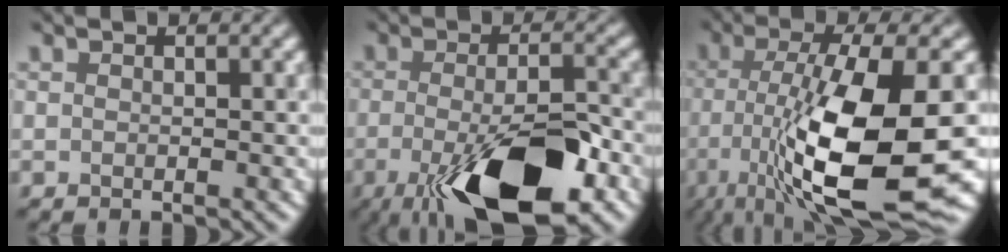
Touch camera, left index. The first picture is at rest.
{"total": 12.3, "force": [-5.9, 4.0, 10.0], "torque": [-0.170, -0.020, -0.089]}
{"total": 13.4, "force": [-4.1, 3.9, 12.2], "torque": [-0.217, -0.023, -0.050]}